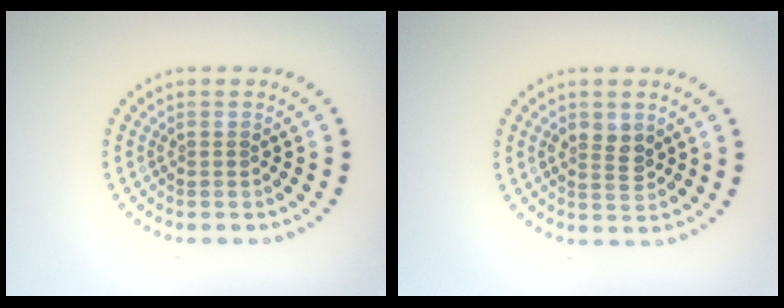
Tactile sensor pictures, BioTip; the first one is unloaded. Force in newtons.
{"total": 2.2, "press": 2.2, "slide": 0.4}